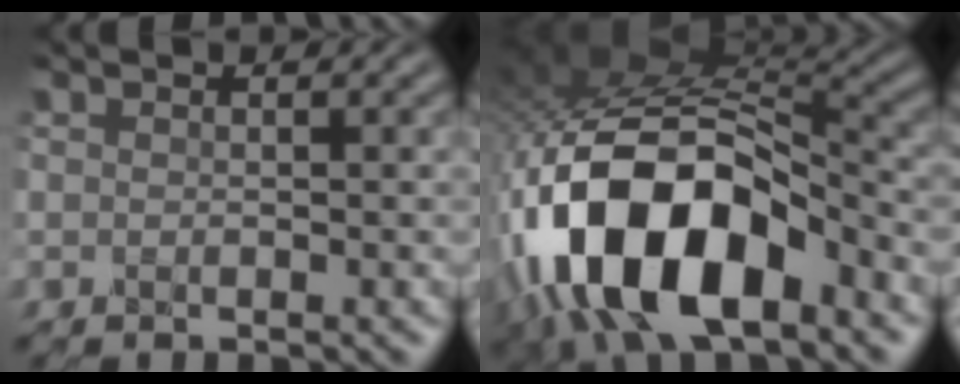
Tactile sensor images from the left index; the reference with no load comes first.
{"total": 13.8, "force": [-6.3, 7.0, 10.1], "torque": [-0.199, -0.005, -0.108]}